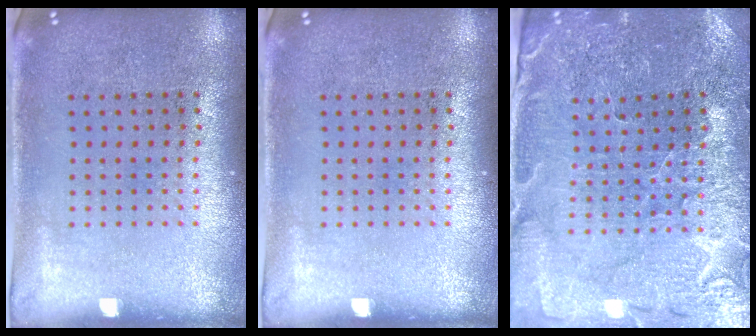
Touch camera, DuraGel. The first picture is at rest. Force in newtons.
{"total": 0.0}
{"total": 1.8, "press": 1.8, "slide": 0.2}